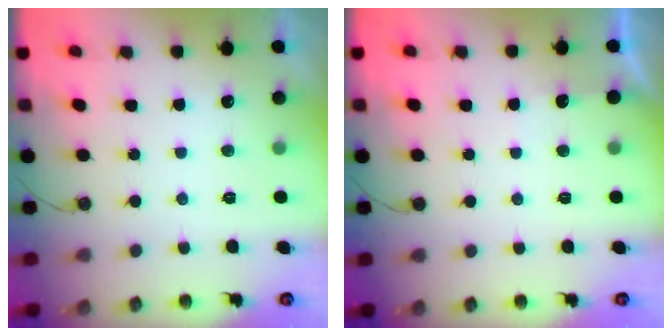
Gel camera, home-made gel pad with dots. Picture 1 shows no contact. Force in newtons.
{"total": 2.2, "press": 2.2, "slide": 0.3}